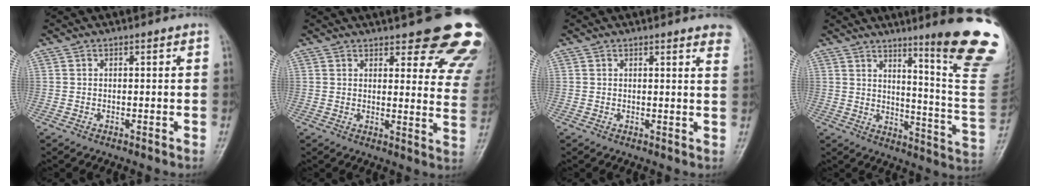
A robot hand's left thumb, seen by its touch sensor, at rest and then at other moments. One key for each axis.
{"total": 19.3, "fx": 14.1, "fy": 5.8, "fz": 11.9, "tx": -0.102, "ty": -0.068, "tz": 0.148}
{"total": 6.8, "fx": 5.3, "fy": 1.3, "fz": 4.1, "tx": -0.030, "ty": -0.014, "tz": 0.043}
{"total": 21.3, "fx": 12.9, "fy": 1.3, "fz": 16.8, "tx": -0.193, "ty": -0.096, "tz": 0.174}